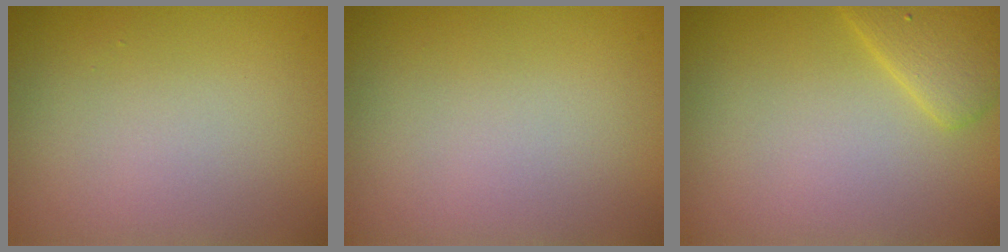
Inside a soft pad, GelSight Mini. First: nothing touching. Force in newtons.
{"total": 0.0}
{"total": 2.9, "press": 2.9, "slide": 0.1}